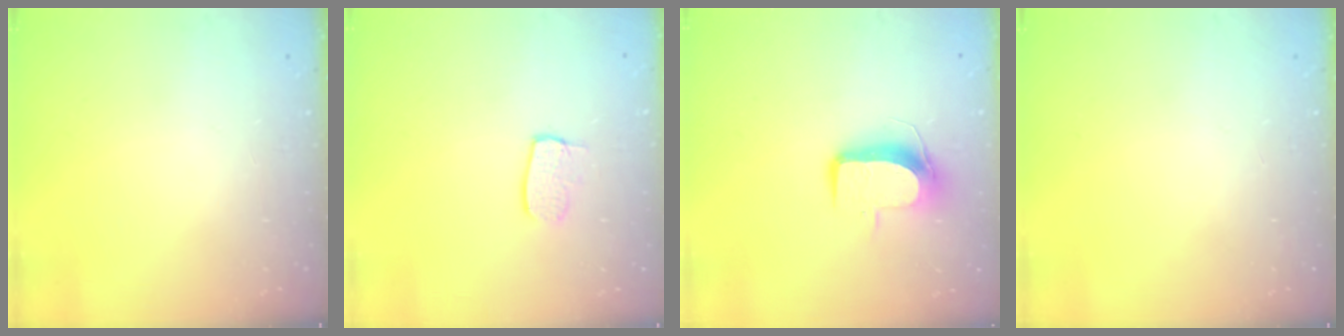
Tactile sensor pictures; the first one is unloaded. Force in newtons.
{"total": 6.3, "press": 6.3, "slide": 0.2}
{"total": 9.5, "press": 9.5, "slide": 0.8}
{"total": 0.0}